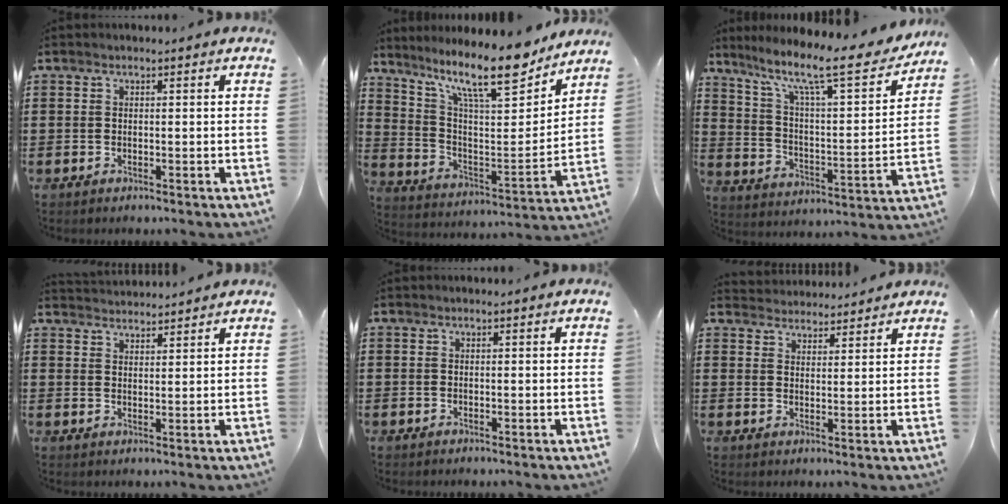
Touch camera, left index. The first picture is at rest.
{"total": 14.3, "force": [11.1, 3.5, 8.4], "torque": [-0.167, -0.064, 0.187]}
{"total": 12.1, "force": [9.3, 1.5, 7.6], "torque": [-0.155, -0.064, 0.146]}
{"total": 2.7, "force": [2.6, -0.1, -0.3], "torque": [0.000, -0.008, 0.051]}
{"total": 0.0}
{"total": 3.2, "force": [3.2, 0.4, -0.4], "torque": [-0.003, -0.011, 0.060]}